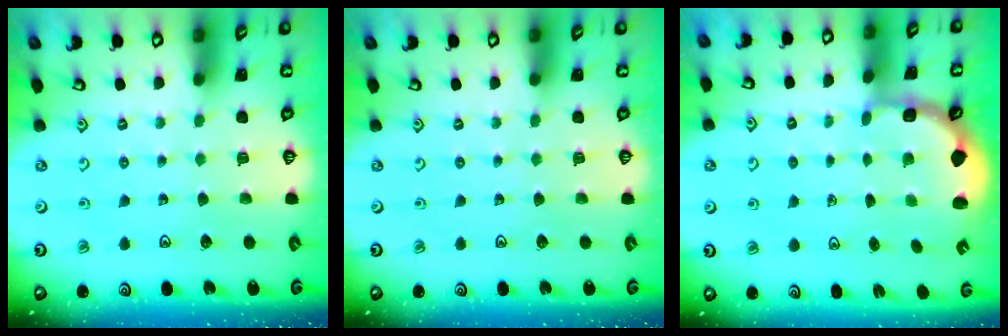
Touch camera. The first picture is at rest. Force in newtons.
{"total": 0.0}
{"total": 2.8, "press": 2.2, "slide": 1.7}